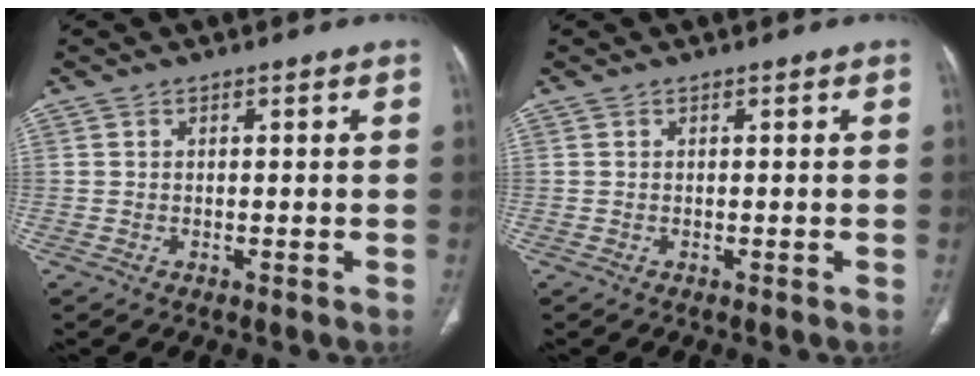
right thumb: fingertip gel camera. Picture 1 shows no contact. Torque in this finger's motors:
{"motor_torque": [-0.06, -0.11, 0.53, -0.23, -0.03]}